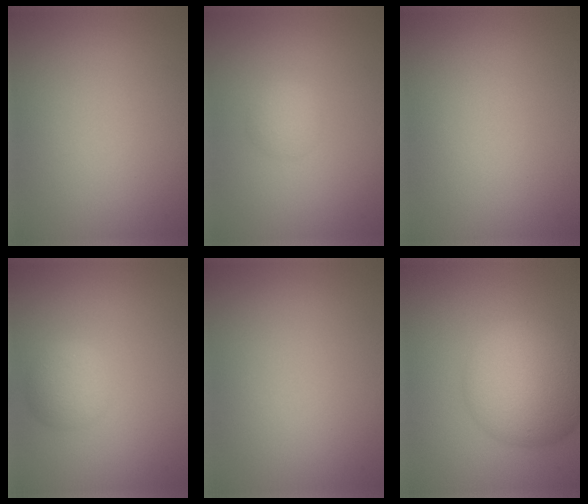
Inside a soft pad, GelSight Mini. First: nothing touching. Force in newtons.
{"total": 1.6, "press": 1.6, "slide": 0.1}
{"total": 0.0}
{"total": 2.7, "press": 2.6, "slide": 0.2}
{"total": 0.0}
{"total": 10.5, "press": 10.5, "slide": 0.2}